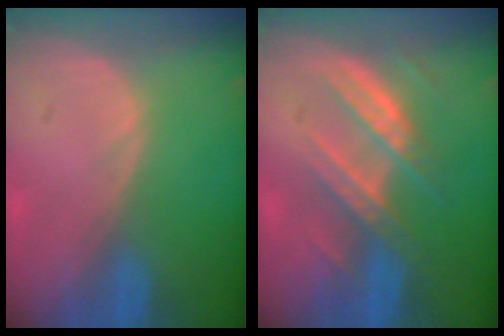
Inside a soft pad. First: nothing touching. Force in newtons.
{"total": 7.1, "press": 6.9, "slide": 1.8}